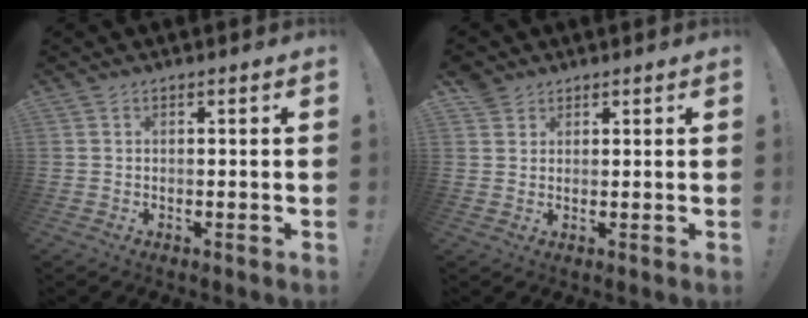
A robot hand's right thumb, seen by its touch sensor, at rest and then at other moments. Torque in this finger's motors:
{"motor_torque": [-0.04, 0.96, 0.12, 0.02, 0.00]}